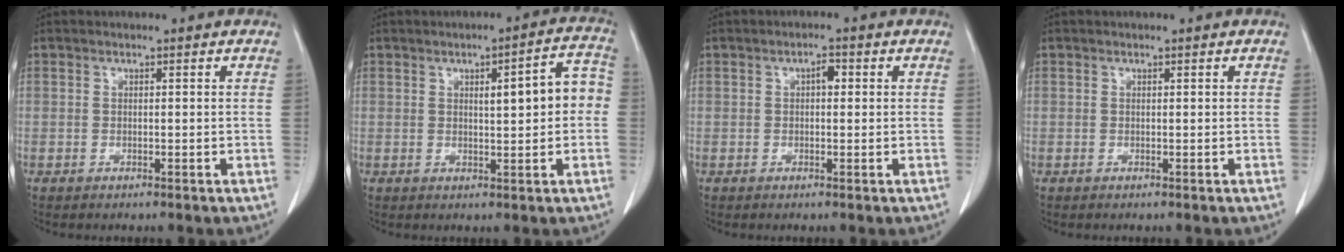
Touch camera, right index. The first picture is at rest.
{"total": 7.0, "force": [0.5, 1.5, 6.8], "torque": [-0.090, 0.025, 0.008]}
{"total": 1.7, "force": [0.3, 0.8, 1.5], "torque": [-0.020, 0.006, 0.003]}
{"total": 0.0}